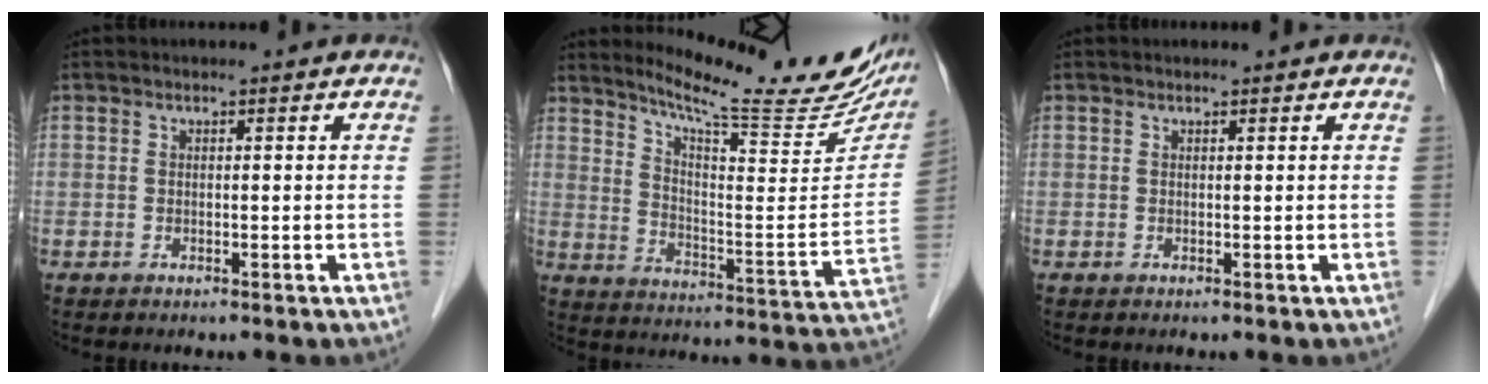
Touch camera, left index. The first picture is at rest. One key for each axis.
{"total": 21.3, "fx": 18.7, "fy": 2.4, "fz": 9.8, "tx": -0.147, "ty": -0.063, "tz": 0.249}
{"total": 0.5, "fx": 0.5, "fy": 0.0, "fz": 0.1, "tx": -0.003, "ty": 0.007, "tz": 0.010}